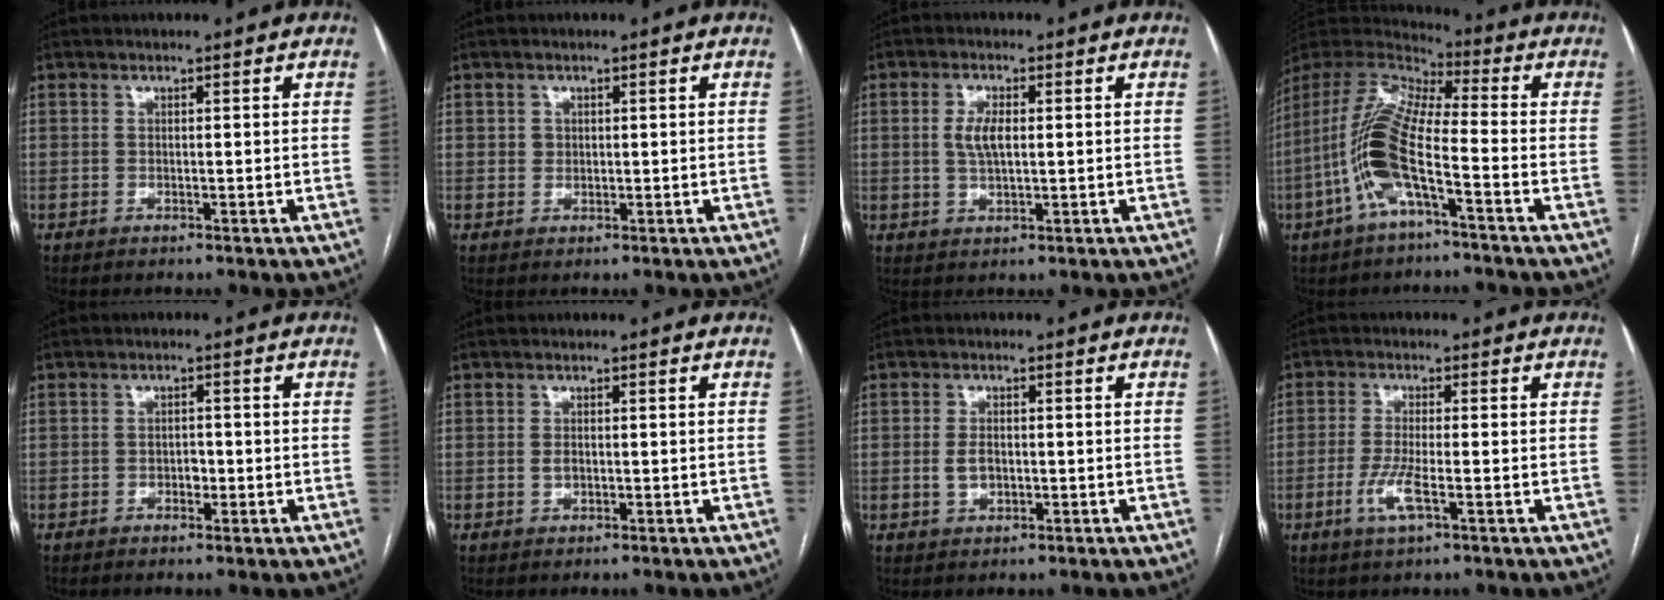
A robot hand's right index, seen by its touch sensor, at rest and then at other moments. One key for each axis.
{"total": 1.3, "fx": 0.3, "fy": 1.2, "fz": 0.3, "tx": -0.001, "ty": 0.001, "tz": 0.004}
{"total": 4.0, "fx": 0.5, "fy": 1.5, "fz": 3.7, "tx": -0.078, "ty": 0.004, "tz": 0.012}
{"total": 14.2, "fx": -4.6, "fy": 2.9, "fz": 13.1, "tx": -0.285, "ty": 0.005, "tz": -0.096}
{"total": 1.8, "fx": -0.7, "fy": 1.1, "fz": 1.2, "tx": -0.014, "ty": 0.006, "tz": -0.011}
{"total": 1.1, "fx": -0.2, "fy": 0.7, "fz": 0.8, "tx": -0.018, "ty": 0.001, "tz": -0.002}
{"total": 2.7, "fx": -0.5, "fy": 1.6, "fz": 2.0, "tx": -0.040, "ty": 0.001, "tz": -0.006}
{"total": 4.9, "fx": -1.9, "fy": 0.5, "fz": 4.5, "tx": -0.096, "ty": -0.008, "tz": -0.037}